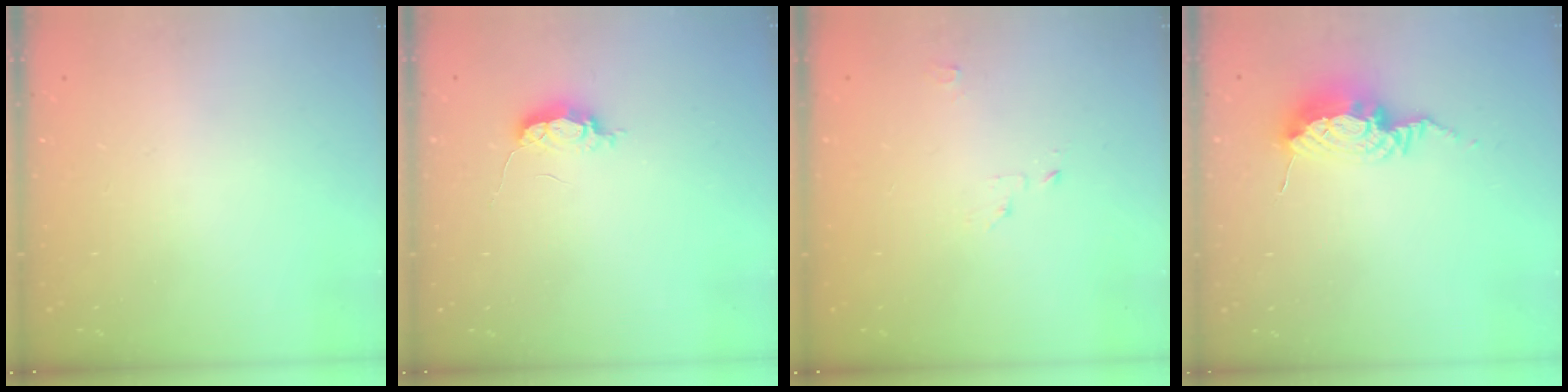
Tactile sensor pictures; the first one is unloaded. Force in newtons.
{"total": 4.5, "press": 4.4, "slide": 0.6}
{"total": 2.1, "press": 2.1, "slide": 0.2}
{"total": 9.5, "press": 9.5, "slide": 1.2}